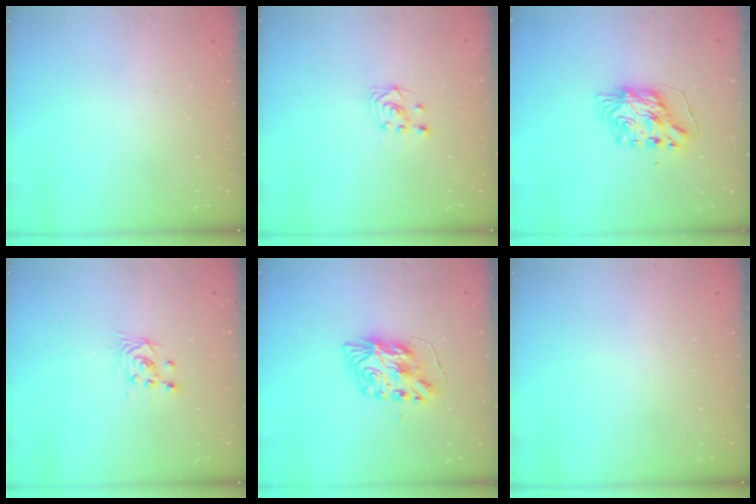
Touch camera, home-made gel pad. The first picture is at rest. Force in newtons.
{"total": 2.5, "press": 2.2, "slide": 1.2}
{"total": 7.2, "press": 7.2, "slide": 0.8}
{"total": 2.6, "press": 2.6, "slide": 0.1}
{"total": 9.5, "press": 9.5, "slide": 0.4}
{"total": 0.0}